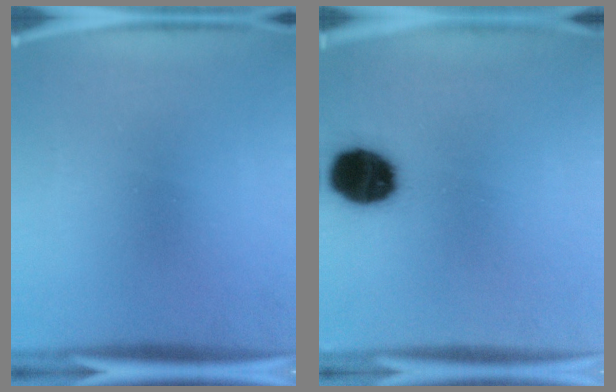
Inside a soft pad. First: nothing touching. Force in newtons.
{"total": 13.3}